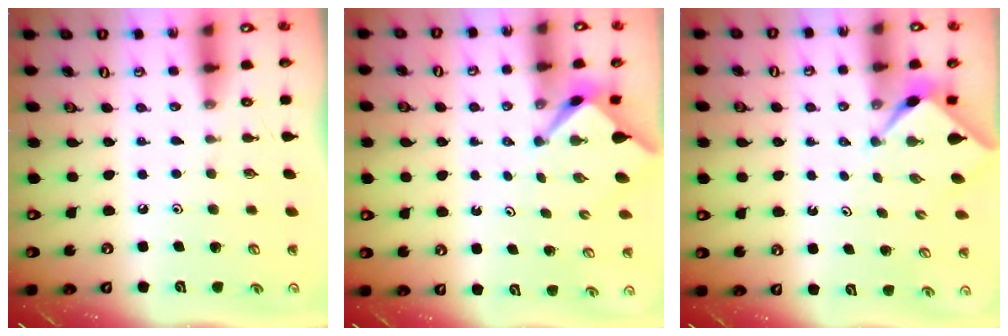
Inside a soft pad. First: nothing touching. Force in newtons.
{"total": 2.2, "press": 2.2, "slide": 0.2}
{"total": 2.3, "press": 2.3, "slide": 0.1}